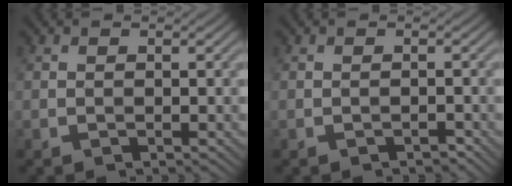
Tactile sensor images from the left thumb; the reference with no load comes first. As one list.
[{"total": 0.7, "force": [-0.6, 0.2, 0.3], "torque": [-0.002, 0.000, -0.010]}]